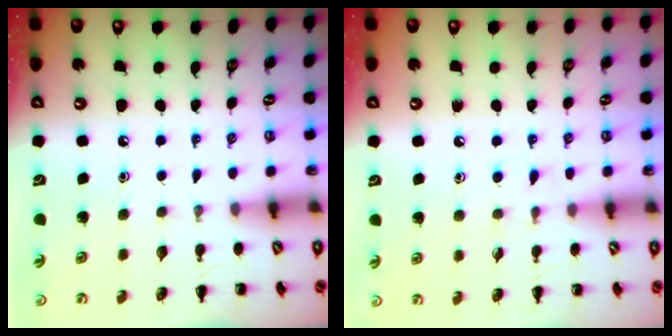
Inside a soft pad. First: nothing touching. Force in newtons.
{"total": 4.8, "press": 4.5, "slide": 1.9}